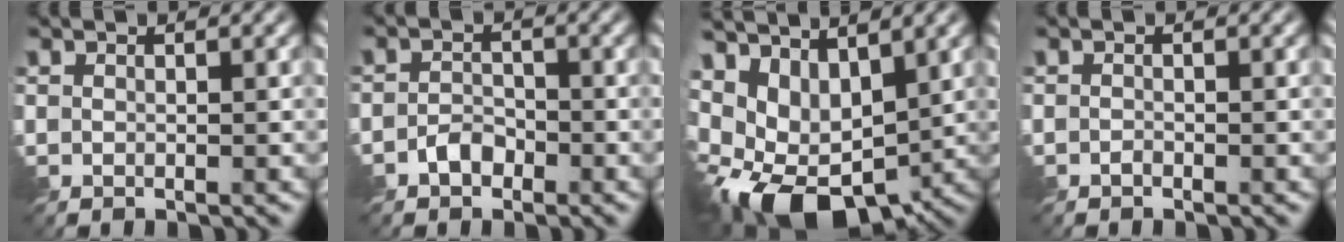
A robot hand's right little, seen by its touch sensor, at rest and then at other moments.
{"total": 1.9, "force": [-1.3, 1.2, 0.7], "torque": [-0.011, 0.005, -0.029]}
{"total": 10.2, "force": [-0.5, 6.3, 8.0], "torque": [-0.153, -0.023, 0.009]}
{"total": 0.5, "force": [-0.5, 0.1, 0.1], "torque": [-0.004, -0.003, -0.013]}